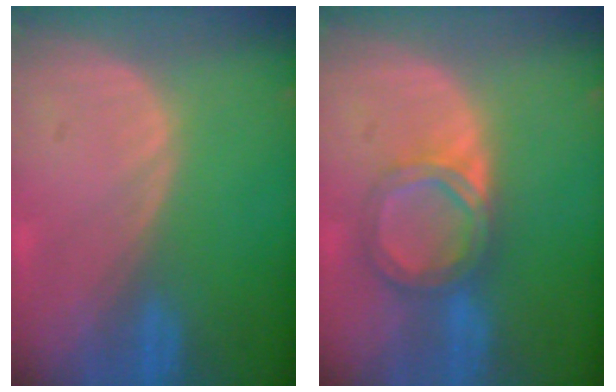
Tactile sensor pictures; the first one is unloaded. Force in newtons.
{"total": 6.1, "press": 5.4, "slide": 2.9}